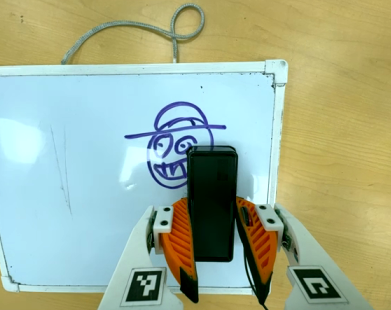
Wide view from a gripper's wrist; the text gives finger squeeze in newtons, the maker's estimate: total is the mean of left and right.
{"total": 4.6, "left": 3.0, "right": 6.2}